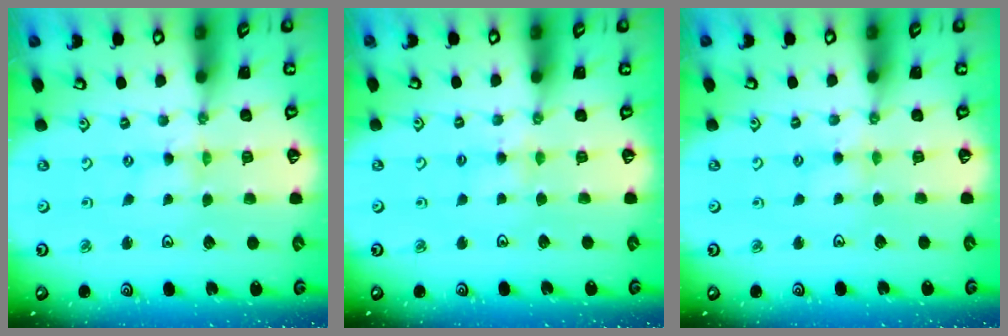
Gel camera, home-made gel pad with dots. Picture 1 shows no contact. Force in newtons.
{"total": 5.0, "press": 5.0, "slide": 0.6}
{"total": 4.5, "press": 4.4, "slide": 0.6}